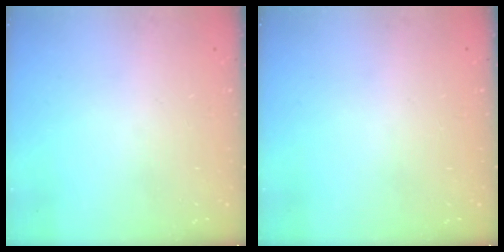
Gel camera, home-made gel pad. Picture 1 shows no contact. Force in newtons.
{"total": 0.0}